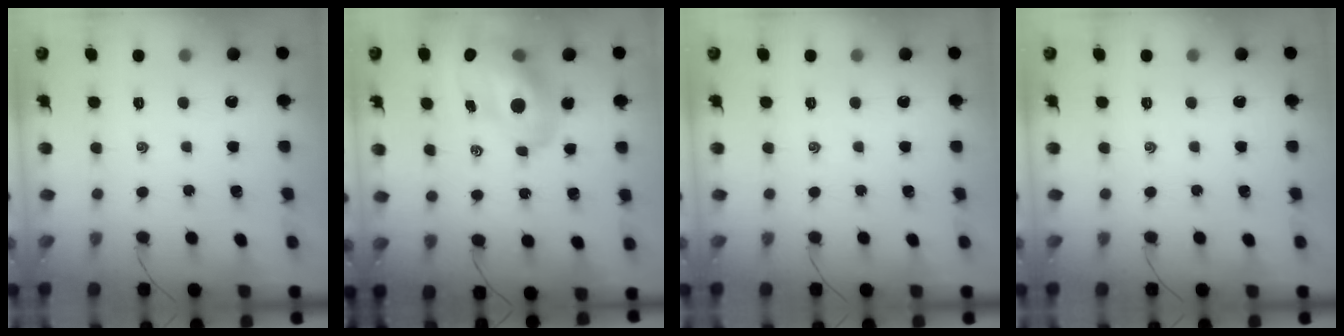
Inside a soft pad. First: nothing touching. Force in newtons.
{"total": 14.5, "press": 13.8, "slide": 4.2}
{"total": 0.0}
{"total": 0.0}